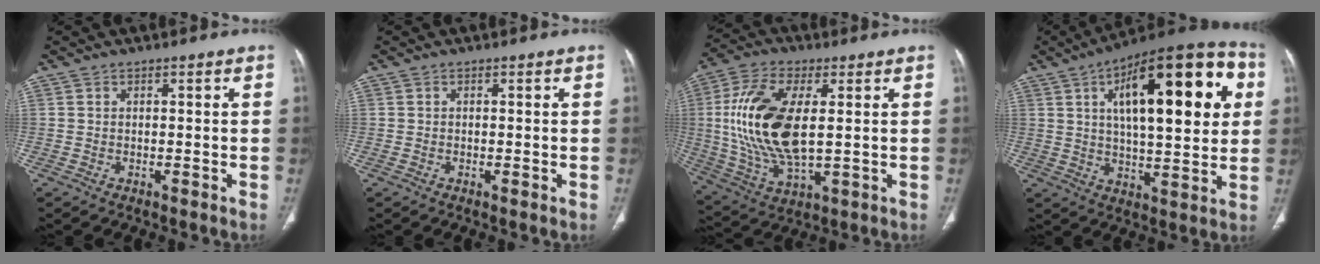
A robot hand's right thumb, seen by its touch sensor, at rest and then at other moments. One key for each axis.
{"total": 0.5, "fx": -0.1, "fy": 0.2, "fz": 0.5, "tx": -0.012, "ty": -0.003, "tz": -0.002}
{"total": 18.6, "fx": 2.0, "fy": 8.7, "fz": 16.3, "tx": -0.339, "ty": -0.007, "tz": 0.043}
{"total": 26.2, "fx": 7.3, "fy": 9.9, "fz": 23.2, "tx": -0.313, "ty": 0.014, "tz": 0.101}